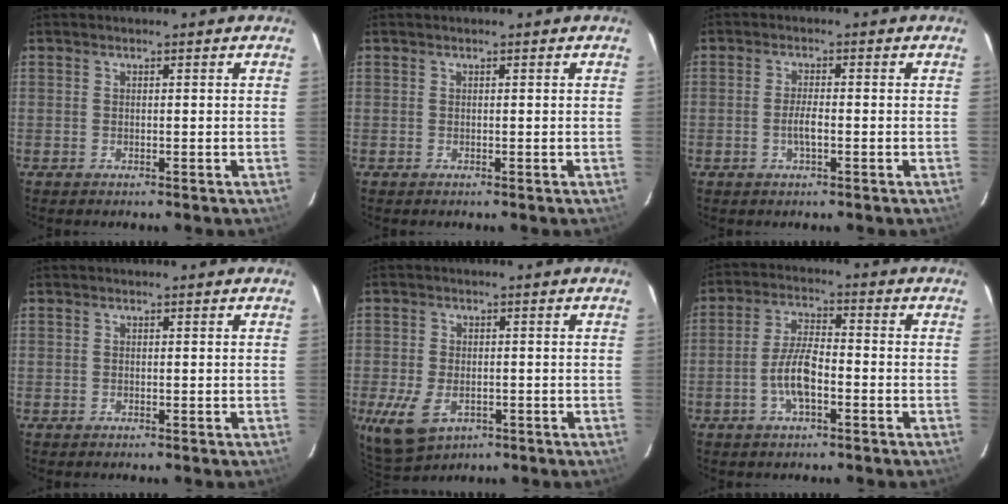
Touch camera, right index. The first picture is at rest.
{"total": 0.0}
{"total": 2.5, "force": [-0.6, 1.0, 2.2], "torque": [-0.042, 0.002, -0.011]}
{"total": 0.0}
{"total": 8.3, "force": [-3.0, 5.2, 5.7], "torque": [-0.130, -0.021, -0.046]}
{"total": 7.2, "force": [-2.6, 2.3, 6.2], "torque": [-0.128, 0.008, -0.051]}